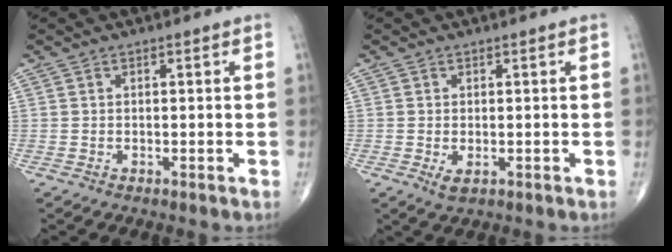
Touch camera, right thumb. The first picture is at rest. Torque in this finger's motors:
{"motor_torque": [-0.38, 0.03, 0.24, 0.25, 0.08]}